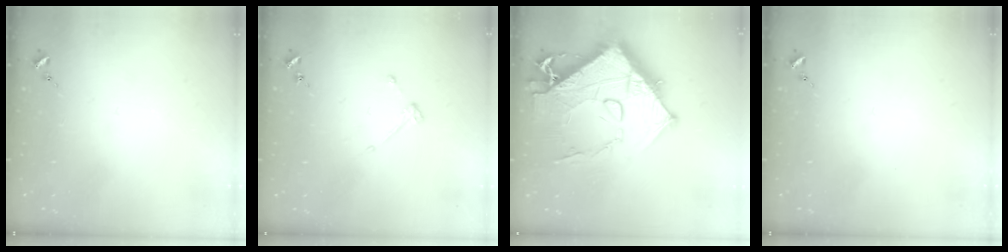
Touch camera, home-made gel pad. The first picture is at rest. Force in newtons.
{"total": 3.1, "press": 3.0, "slide": 0.5}
{"total": 19.8, "press": 19.7, "slide": 2.0}
{"total": 0.0}